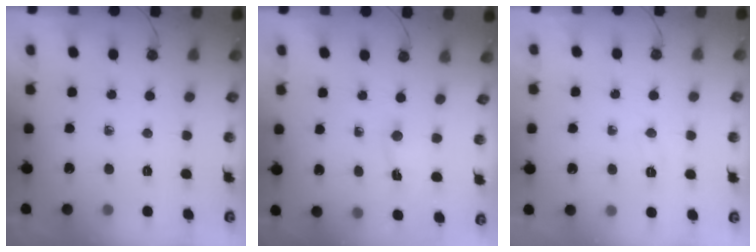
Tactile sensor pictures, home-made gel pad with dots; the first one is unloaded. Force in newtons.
{"total": 2.6, "press": 1.5, "slide": 2.2}
{"total": 3.4, "press": 3.4, "slide": 0.5}